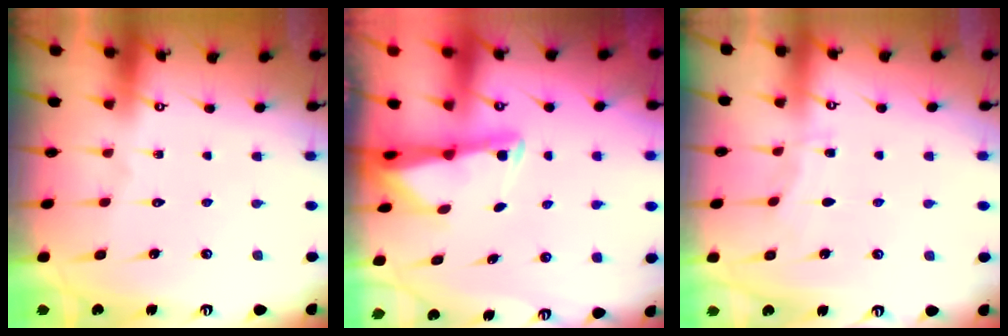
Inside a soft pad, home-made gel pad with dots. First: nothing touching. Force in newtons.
{"total": 2.3, "press": 2.2, "slide": 0.5}
{"total": 2.3, "press": 2.3, "slide": 0.3}